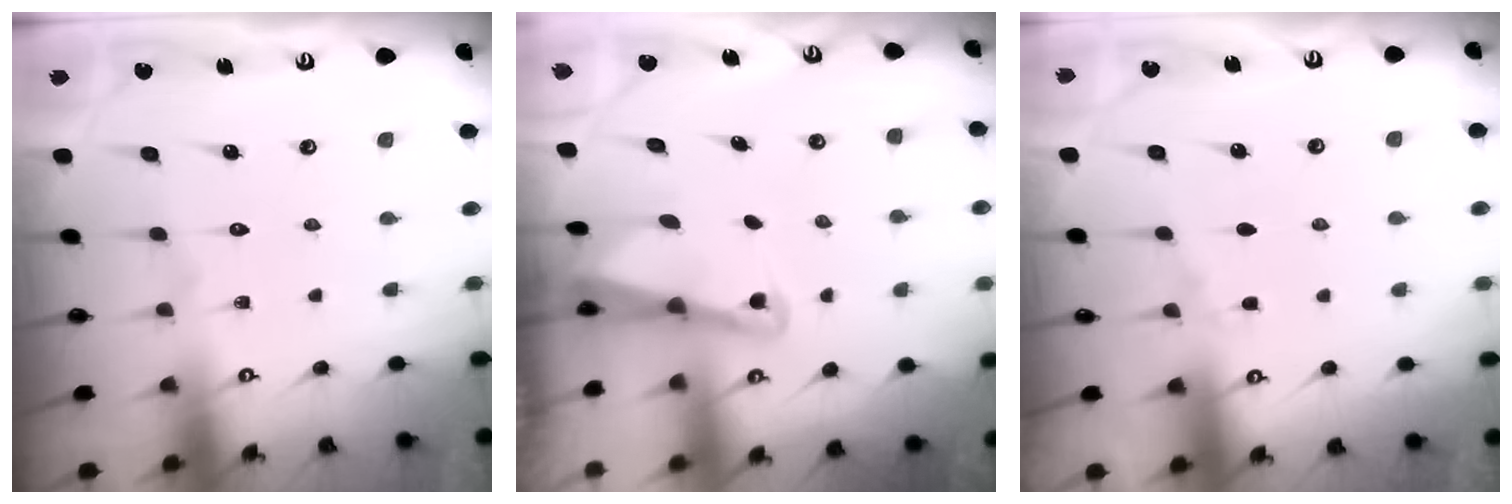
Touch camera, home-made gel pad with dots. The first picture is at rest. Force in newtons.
{"total": 2.5, "press": 2.4, "slide": 0.6}
{"total": 2.8, "press": 2.8, "slide": 0.5}